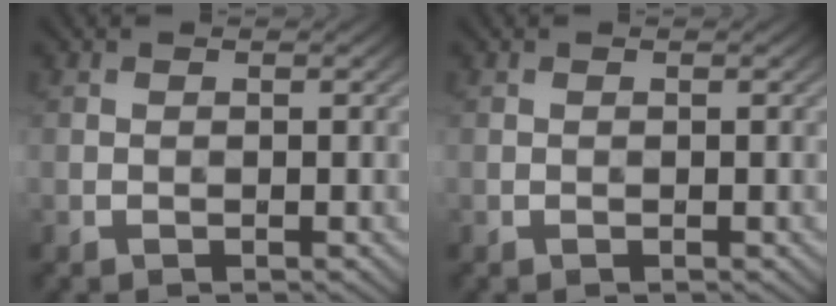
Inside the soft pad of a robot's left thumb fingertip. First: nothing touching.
{"total": 0.0}